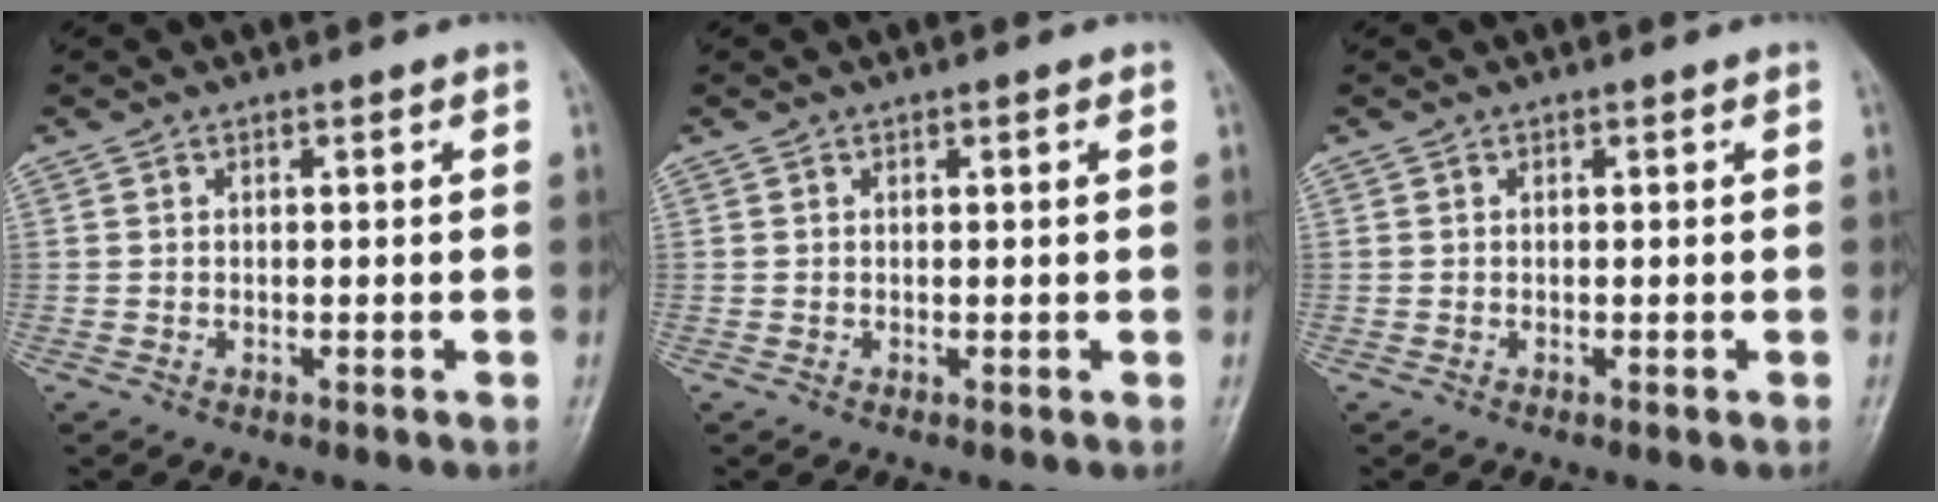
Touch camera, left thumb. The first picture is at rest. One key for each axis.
{"total": 0.6, "fx": 0.3, "fy": 0.3, "fz": 0.4, "tx": -0.003, "ty": -0.001, "tz": 0.002}
{"total": 0.0}